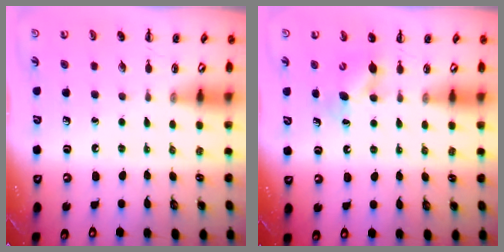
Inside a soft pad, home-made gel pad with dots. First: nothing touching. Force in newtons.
{"total": 5.6, "press": 5.6, "slide": 1.0}